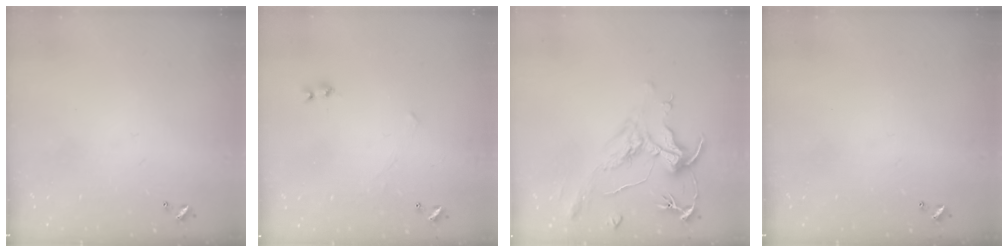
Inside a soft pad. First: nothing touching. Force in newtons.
{"total": 2.3, "press": 2.3, "slide": 0.2}
{"total": 2.1, "press": 1.7, "slide": 1.3}
{"total": 0.0}